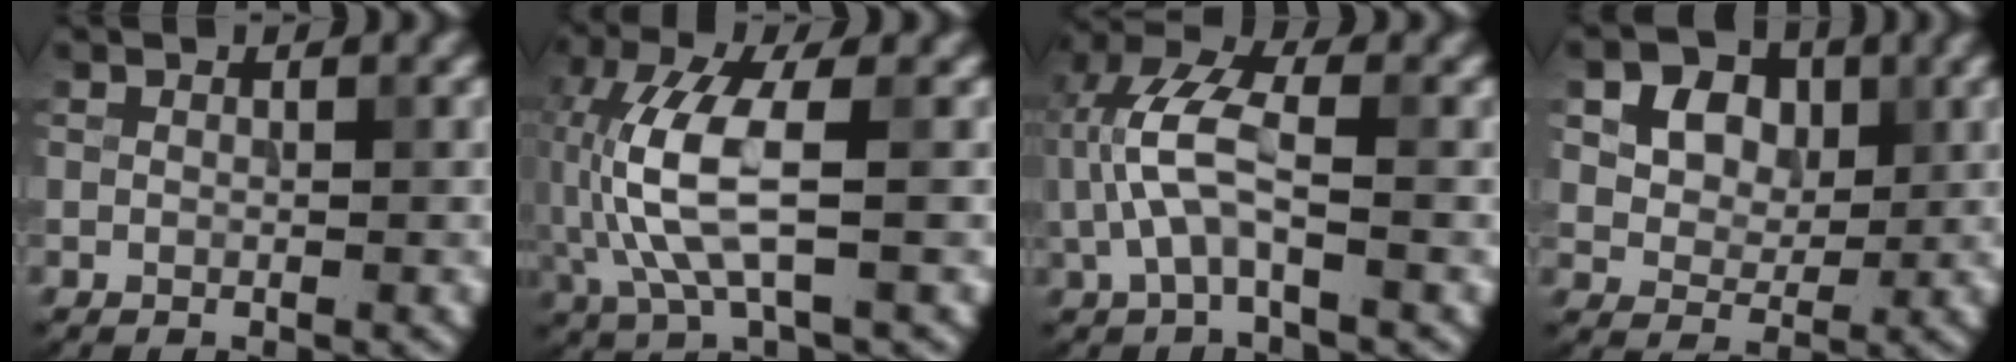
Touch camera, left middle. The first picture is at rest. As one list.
[{"total": 7.4, "force": [-0.8, 2.6, 6.9], "torque": [-0.174, 0.007, -0.011]}, {"total": 5.5, "force": [-0.5, 2.2, 5.0], "torque": [-0.118, 0.017, -0.016]}, {"total": 9.9, "force": [4.1, 7.3, 5.2], "torque": [-0.100, 0.023, 0.062]}]